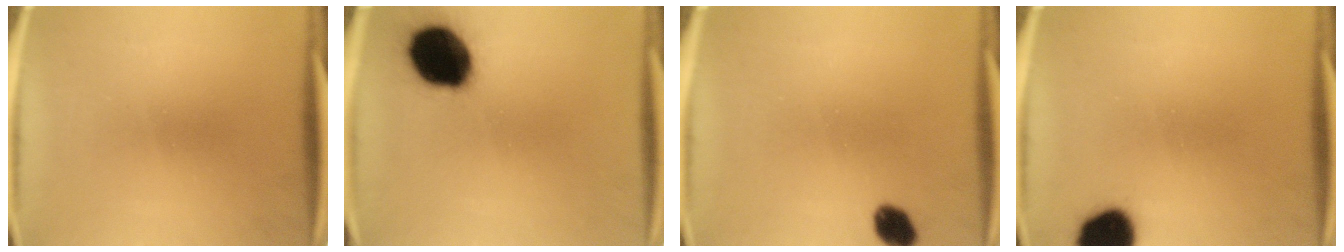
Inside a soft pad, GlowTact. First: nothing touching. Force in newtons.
{"total": 18.3}
{"total": 4.3}
{"total": 11.7}